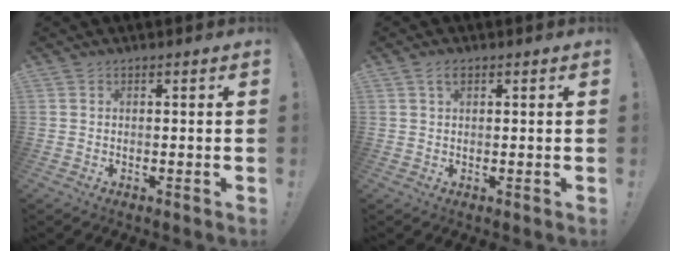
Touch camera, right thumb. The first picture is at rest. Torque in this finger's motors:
{"motor_torque": [0.11, 0.12, 0.28, 0.04, 0.00]}